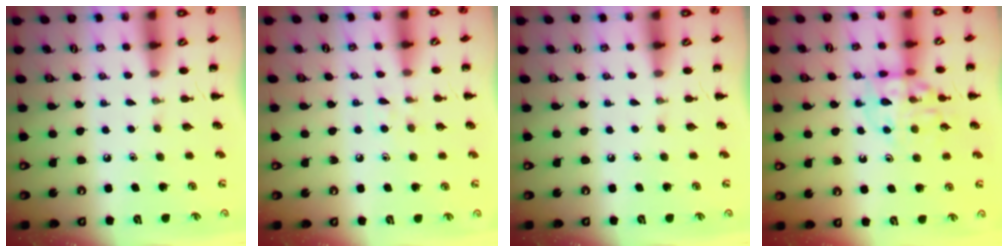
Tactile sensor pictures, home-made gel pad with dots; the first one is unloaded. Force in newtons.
{"total": 4.2, "press": 3.7, "slide": 1.9}
{"total": 0.0}
{"total": 12.3, "press": 12.2, "slide": 1.3}